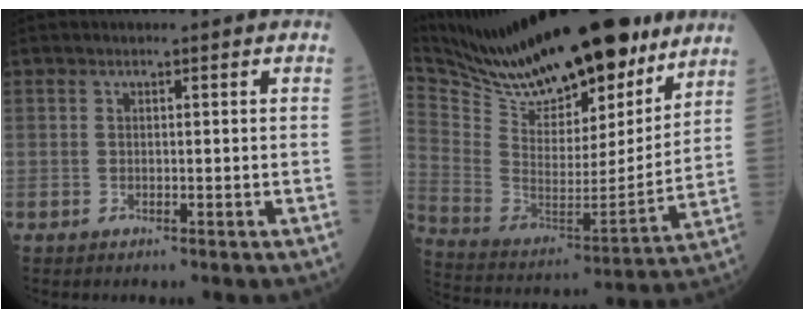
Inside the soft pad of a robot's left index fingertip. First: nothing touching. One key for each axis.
{"total": 28.8, "fx": 24.0, "fy": 7.3, "fz": 14.2, "tx": -0.256, "ty": -0.017, "tz": 0.374}